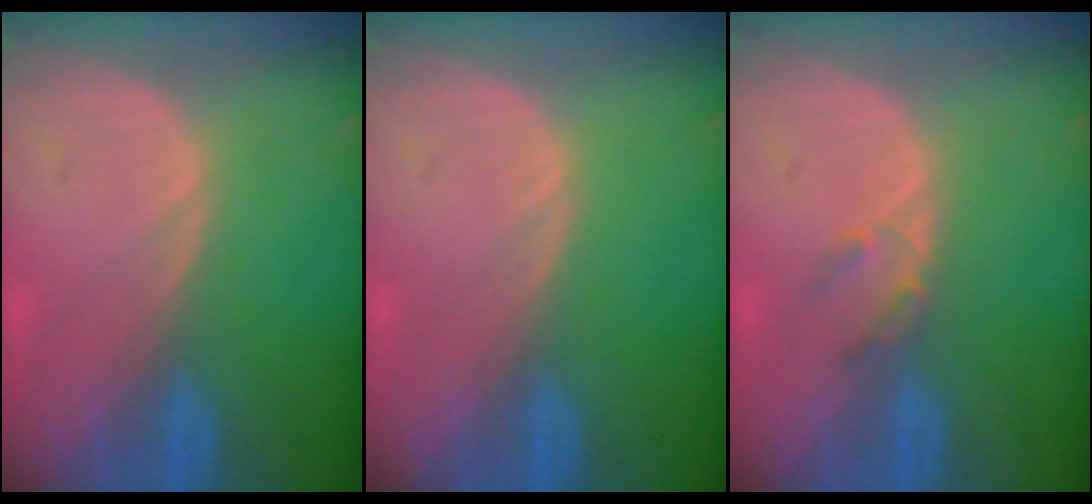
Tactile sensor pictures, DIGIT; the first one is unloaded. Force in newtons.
{"total": 0.0}
{"total": 2.0, "press": 1.8, "slide": 0.9}